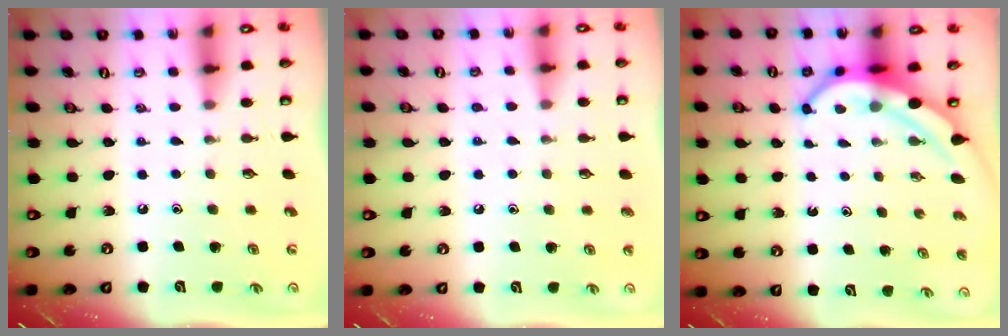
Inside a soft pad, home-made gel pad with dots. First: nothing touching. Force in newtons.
{"total": 6.9, "press": 6.8, "slide": 0.8}
{"total": 7.4, "press": 7.3, "slide": 0.8}